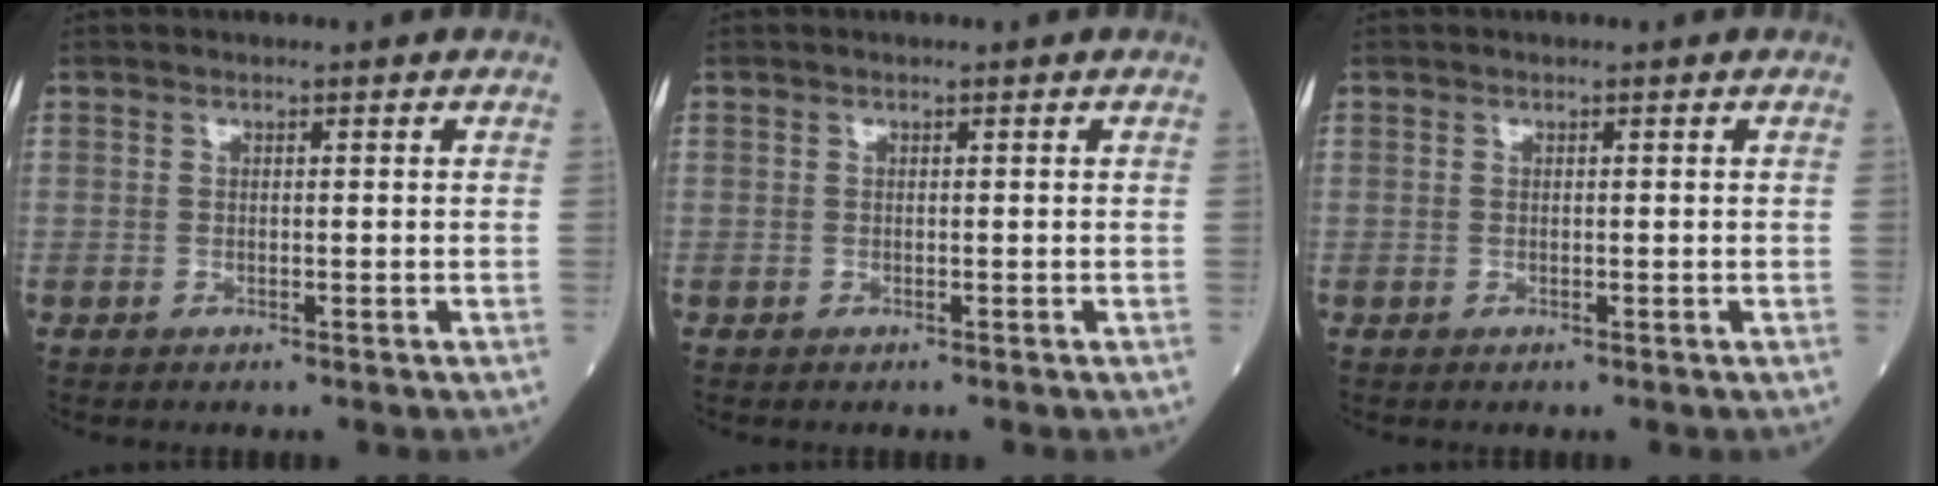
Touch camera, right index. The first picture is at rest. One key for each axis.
{"total": 0.0}
{"total": 0.0}